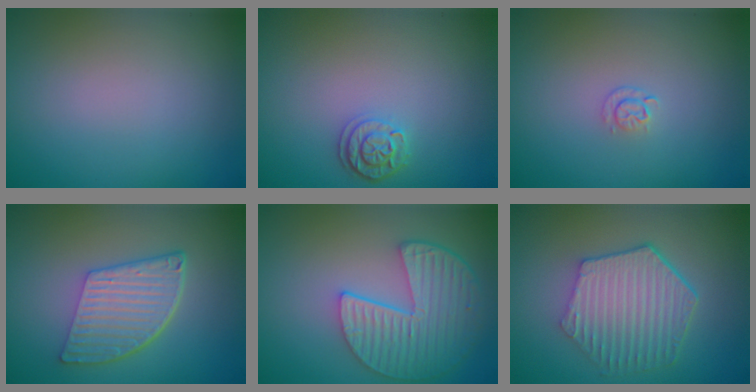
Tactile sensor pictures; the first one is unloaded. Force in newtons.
{"total": 2.1, "press": 1.8, "slide": 0.9}
{"total": 0.9, "press": 0.6, "slide": 0.6}
{"total": 6.2, "press": 4.2, "slide": 4.5}
{"total": 6.2, "press": 4.7, "slide": 4.0}
{"total": 6.1, "press": 4.6, "slide": 4.1}